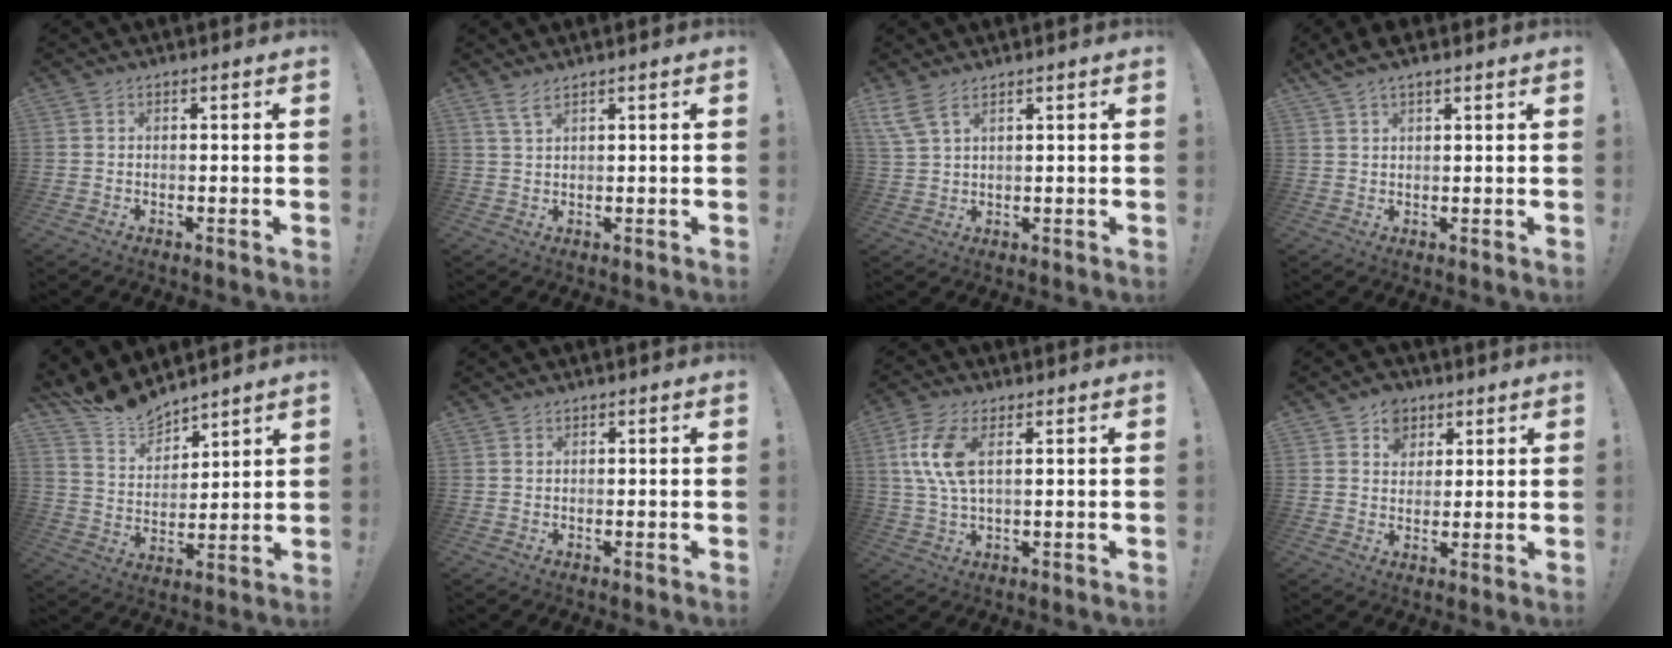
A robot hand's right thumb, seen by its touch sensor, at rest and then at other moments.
{"total": 3.3, "force": [2.4, 0.5, 2.2], "torque": [-0.052, -0.002, 0.044]}
{"total": 5.4, "force": [3.7, 1.5, 3.6], "torque": [-0.085, -0.014, 0.071]}
{"total": 3.4, "force": [2.5, 0.9, 2.1], "torque": [-0.035, -0.011, 0.045]}
{"total": 10.8, "force": [10.4, 2.6, 0.9], "torque": [-0.040, -0.097, 0.197]}
{"total": 0.6, "force": [0.4, 0.4, 0.0], "torque": [0.003, -0.001, 0.008]}
{"total": 10.3, "force": [3.0, 4.5, 8.8], "torque": [-0.182, -0.008, 0.053]}
{"total": 7.2, "force": [3.5, 6.0, 2.0], "torque": [-0.025, -0.016, 0.068]}